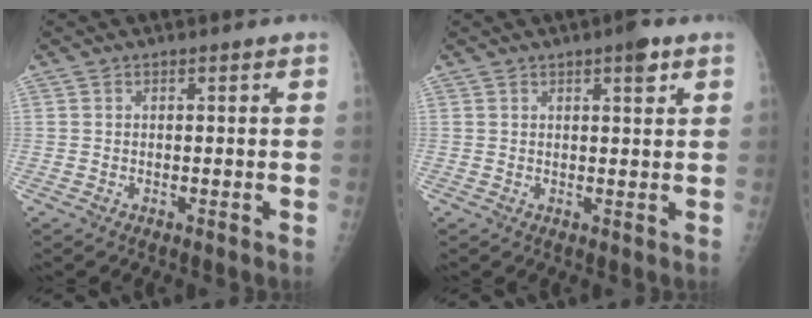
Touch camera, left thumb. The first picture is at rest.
{"total": 3.1, "force": [1.8, 0.8, 2.4], "torque": [-0.028, -0.006, 0.022]}